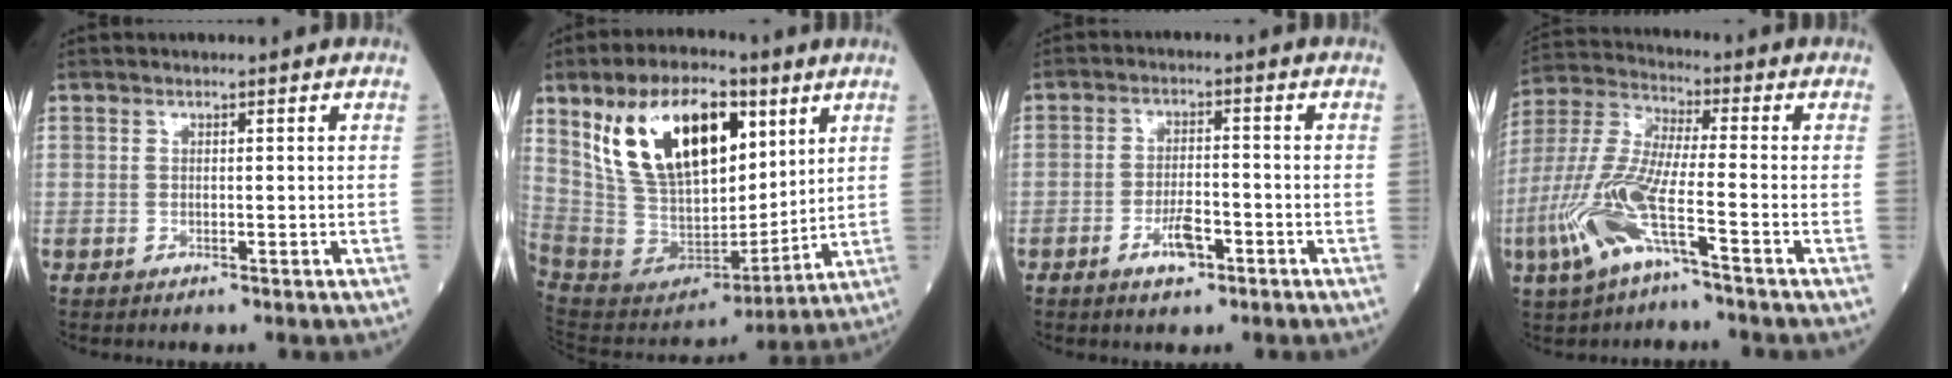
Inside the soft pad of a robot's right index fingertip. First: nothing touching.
{"total": 22.1, "force": [9.8, 10.9, 16.5], "torque": [-0.326, 0.021, 0.185]}
{"total": 4.6, "force": [-2.4, 1.6, 3.6], "torque": [-0.068, 0.001, -0.040]}
{"total": 12.4, "force": [-5.2, 1.8, 11.1], "torque": [-0.255, -0.001, -0.105]}